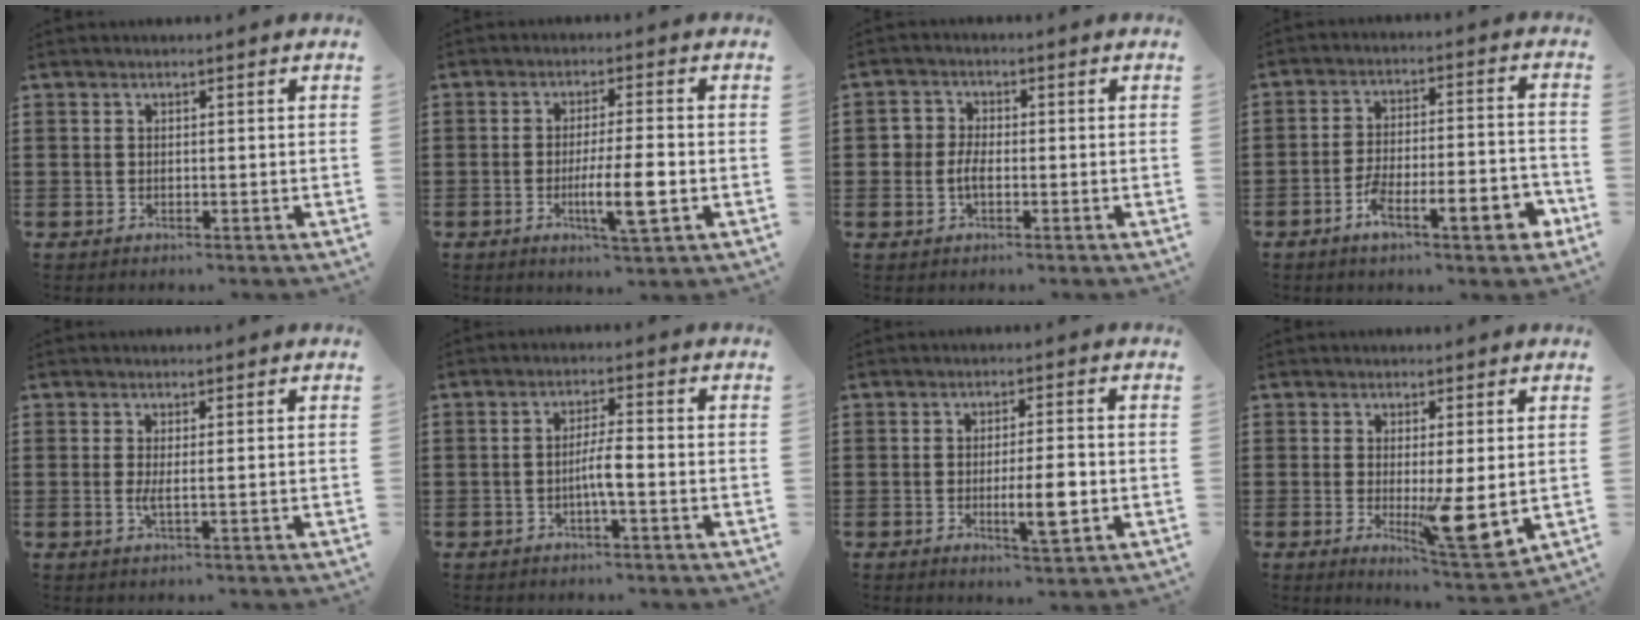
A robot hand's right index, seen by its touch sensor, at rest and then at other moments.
{"total": 7.7, "force": [-2.1, 0.9, 7.3], "torque": [-0.131, -0.012, -0.039]}
{"total": 3.0, "force": [-0.8, 2.2, 1.9], "torque": [-0.048, 0.002, -0.018]}
{"total": 9.1, "force": [-4.9, 2.5, 7.2], "torque": [-0.130, 0.008, -0.088]}
{"total": 1.7, "force": [0.0, -0.1, 1.7], "torque": [-0.032, -0.007, -0.001]}
{"total": 3.7, "force": [-1.1, 0.3, 3.5], "torque": [-0.070, -0.003, -0.024]}
{"total": 6.3, "force": [-1.4, 1.2, 6.1], "torque": [-0.097, -0.010, -0.026]}
{"total": 7.1, "force": [-0.6, 1.3, 7.0], "torque": [-0.106, -0.023, -0.005]}